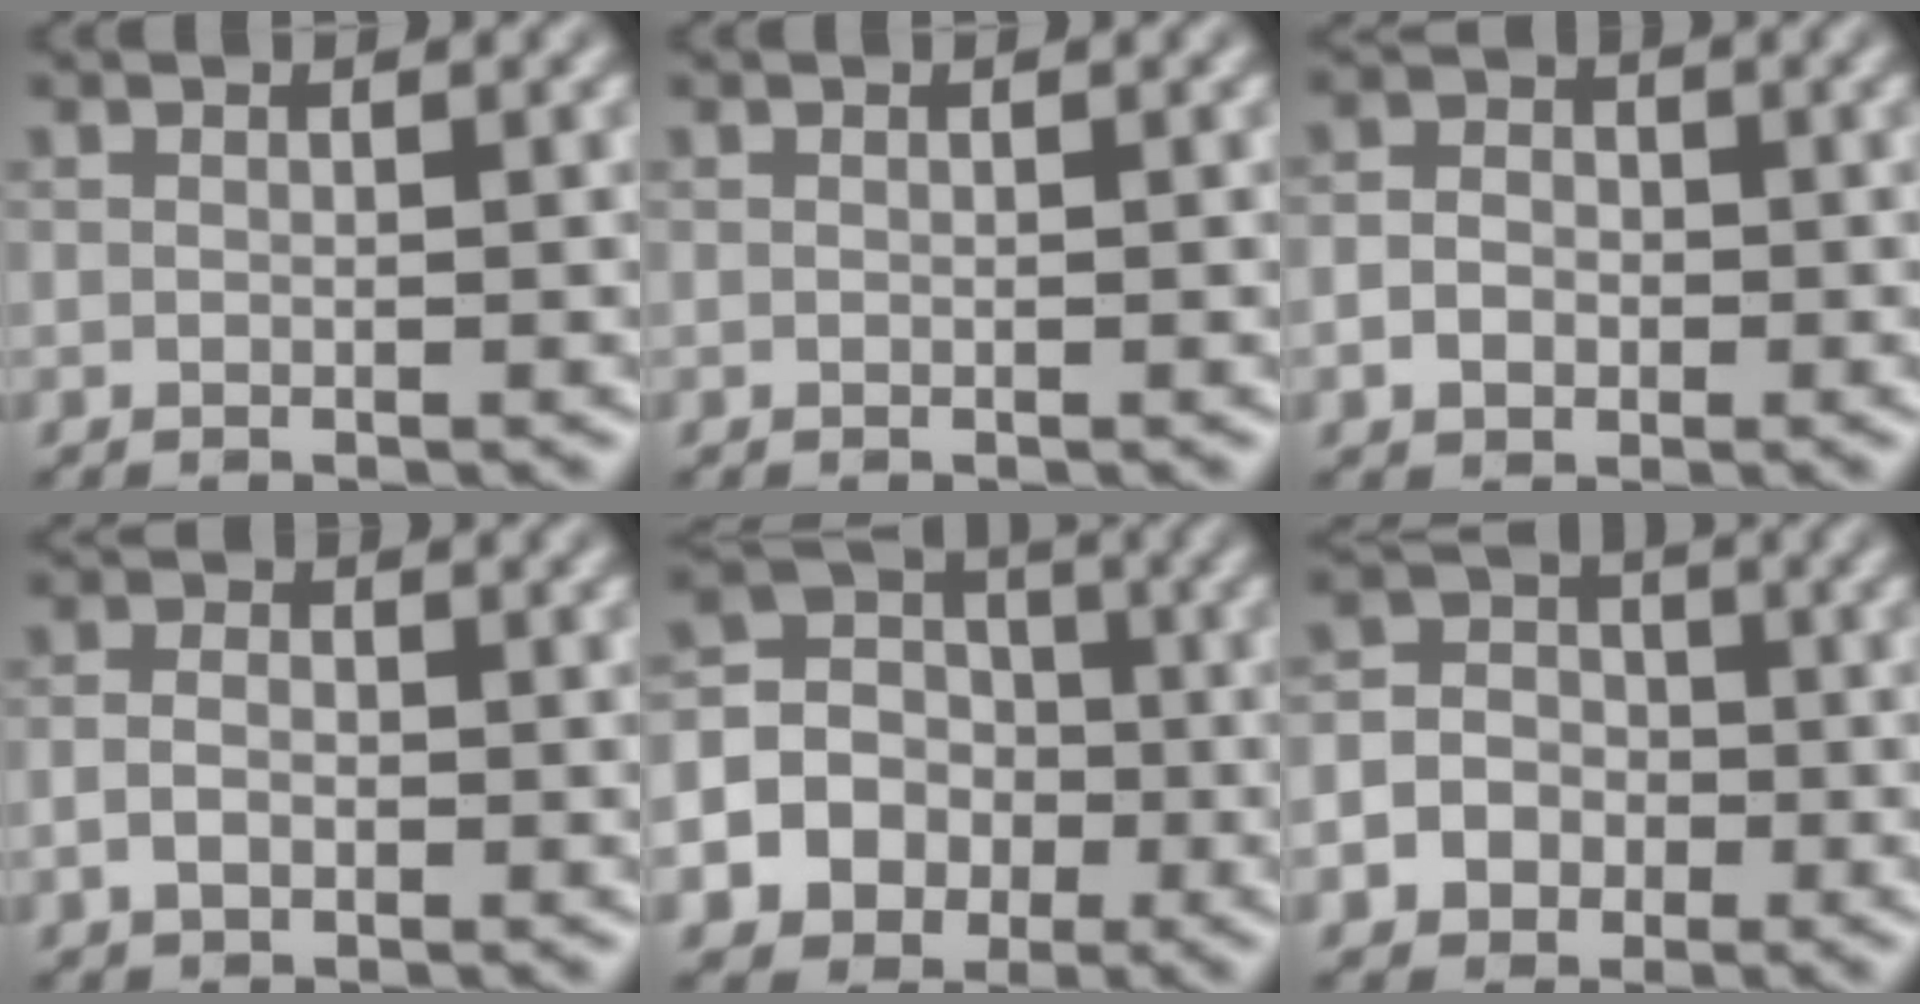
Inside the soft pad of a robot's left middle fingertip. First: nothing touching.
{"total": 0.0}
{"total": 2.5, "force": [-0.6, 2.1, 1.2], "torque": [-0.011, -0.002, -0.018]}
{"total": 1.9, "force": [-0.6, 1.4, 1.3], "torque": [-0.026, 0.001, -0.015]}
{"total": 8.0, "force": [-2.5, 7.1, 2.7], "torque": [-0.052, -0.001, -0.058]}
{"total": 5.7, "force": [-2.1, 5.1, 1.5], "torque": [-0.009, 0.001, -0.053]}